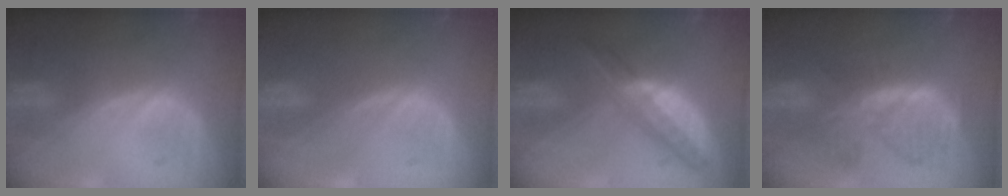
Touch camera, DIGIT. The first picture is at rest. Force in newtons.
{"total": 0.0}
{"total": 6.5, "press": 5.7, "slide": 3.1}
{"total": 7.7, "press": 6.9, "slide": 3.3}